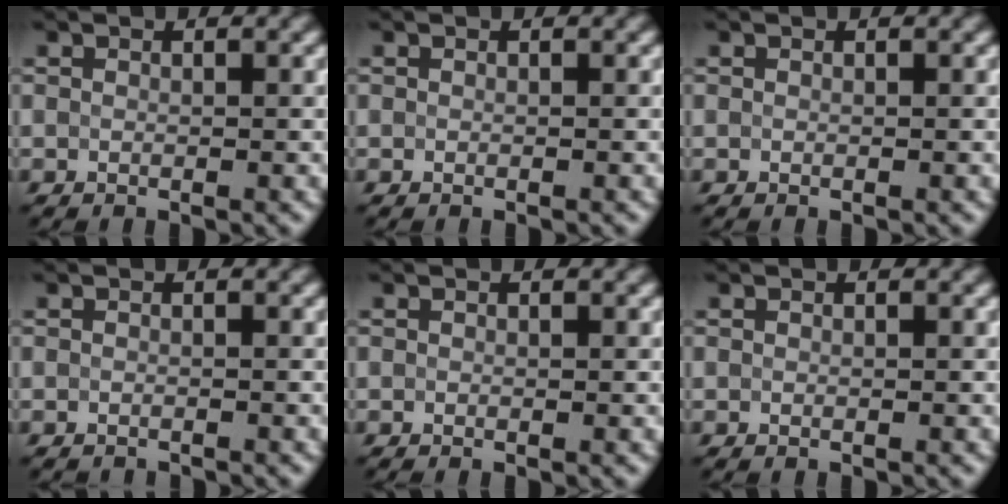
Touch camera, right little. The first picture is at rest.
{"total": 0.0}
{"total": 0.0}
{"total": 0.9, "force": [-0.9, 0.1, -0.1], "torque": [0.003, -0.002, -0.018]}
{"total": 0.0}
{"total": 0.0}